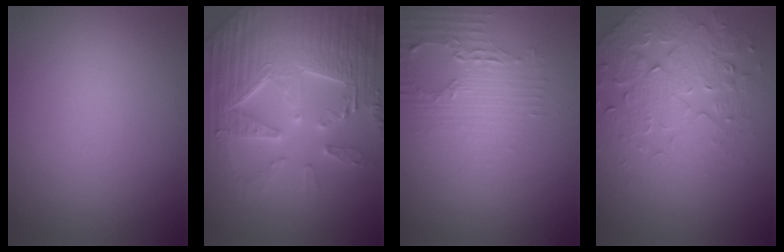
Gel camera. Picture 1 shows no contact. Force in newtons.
{"total": 7.8, "press": 7.6, "slide": 1.5}
{"total": 2.7, "press": 2.4, "slide": 1.3}
{"total": 4.1, "press": 3.9, "slide": 1.3}